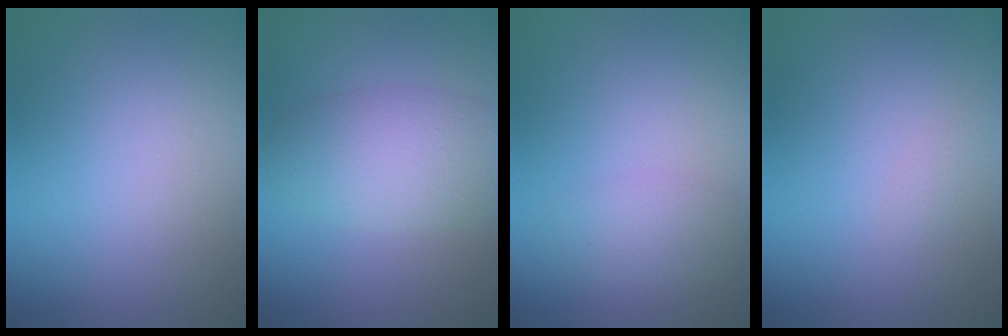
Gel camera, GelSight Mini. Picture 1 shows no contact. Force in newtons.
{"total": 5.1, "press": 5.0, "slide": 0.3}
{"total": 2.2, "press": 2.2, "slide": 0.1}
{"total": 0.6, "press": 0.6, "slide": 0.0}